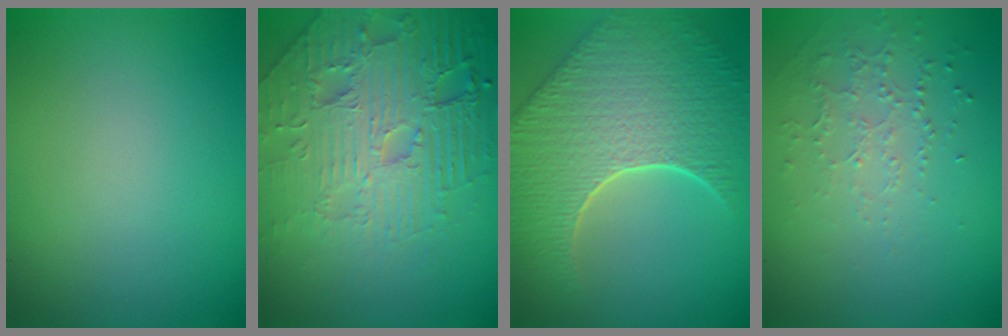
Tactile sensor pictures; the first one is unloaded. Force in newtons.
{"total": 8.7, "press": 6.2, "slide": 6.1}
{"total": 9.4, "press": 6.6, "slide": 6.7}
{"total": 1.3, "press": 1.0, "slide": 0.8}